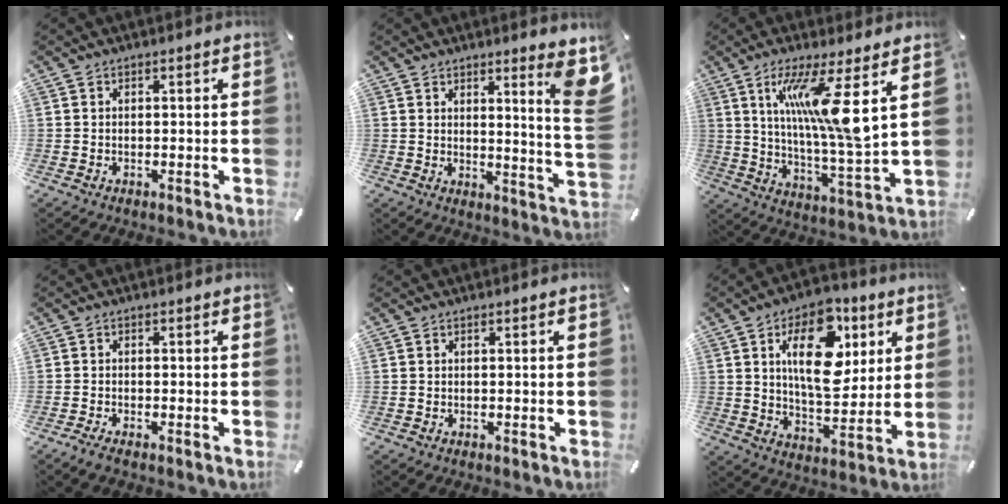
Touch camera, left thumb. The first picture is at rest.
{"total": 9.9, "force": [5.6, 0.8, 8.1], "torque": [-0.112, -0.047, 0.089]}
{"total": 16.1, "force": [6.3, 1.7, 14.8], "torque": [-0.279, -0.029, 0.088]}
{"total": 1.4, "force": [-0.9, 0.3, 1.1], "torque": [-0.020, -0.001, -0.015]}
{"total": 0.0}
{"total": 18.3, "force": [6.2, 10.6, 13.6], "torque": [-0.214, -0.012, 0.099]}